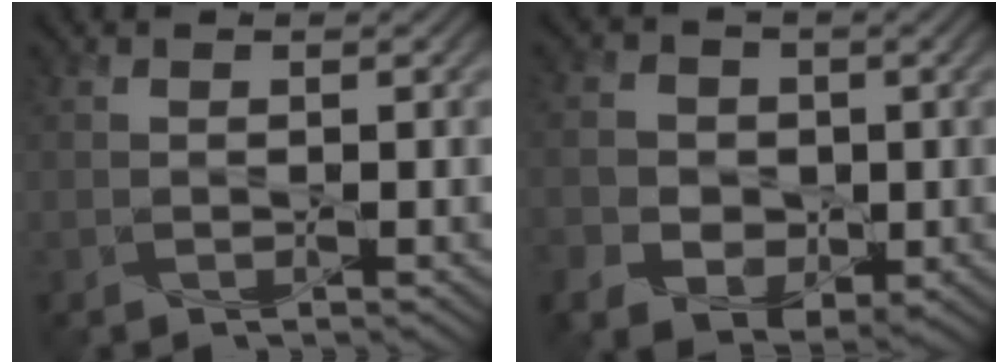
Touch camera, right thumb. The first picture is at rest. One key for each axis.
{"total": 6.0, "fx": -1.4, "fy": 5.2, "fz": 2.5, "tx": -0.063, "ty": -0.013, "tz": -0.039}